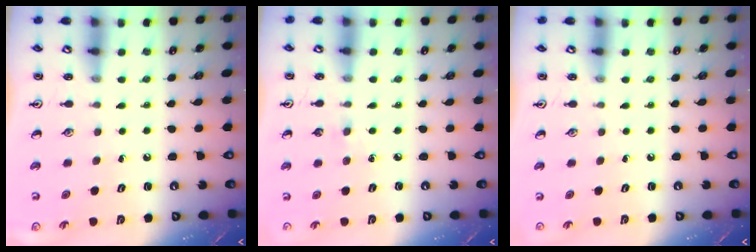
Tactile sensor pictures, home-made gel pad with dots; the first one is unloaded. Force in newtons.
{"total": 3.9, "press": 3.9, "slide": 0.6}
{"total": 0.0}